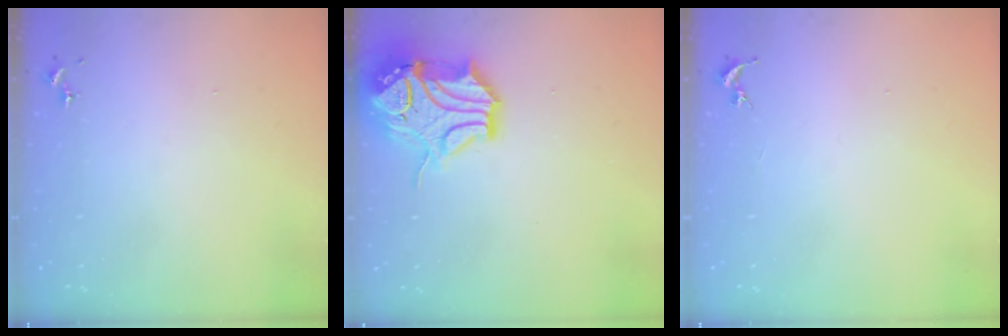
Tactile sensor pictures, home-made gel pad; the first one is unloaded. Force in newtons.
{"total": 17.2, "press": 17.1, "slide": 2.0}
{"total": 0.0}